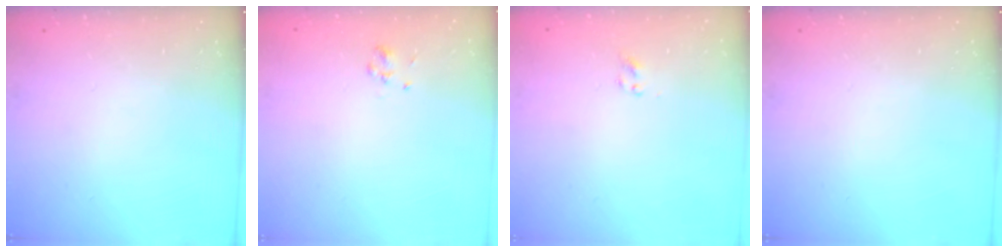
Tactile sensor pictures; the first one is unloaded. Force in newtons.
{"total": 1.4, "press": 1.3, "slide": 0.4}
{"total": 1.9, "press": 1.7, "slide": 0.9}
{"total": 0.0}